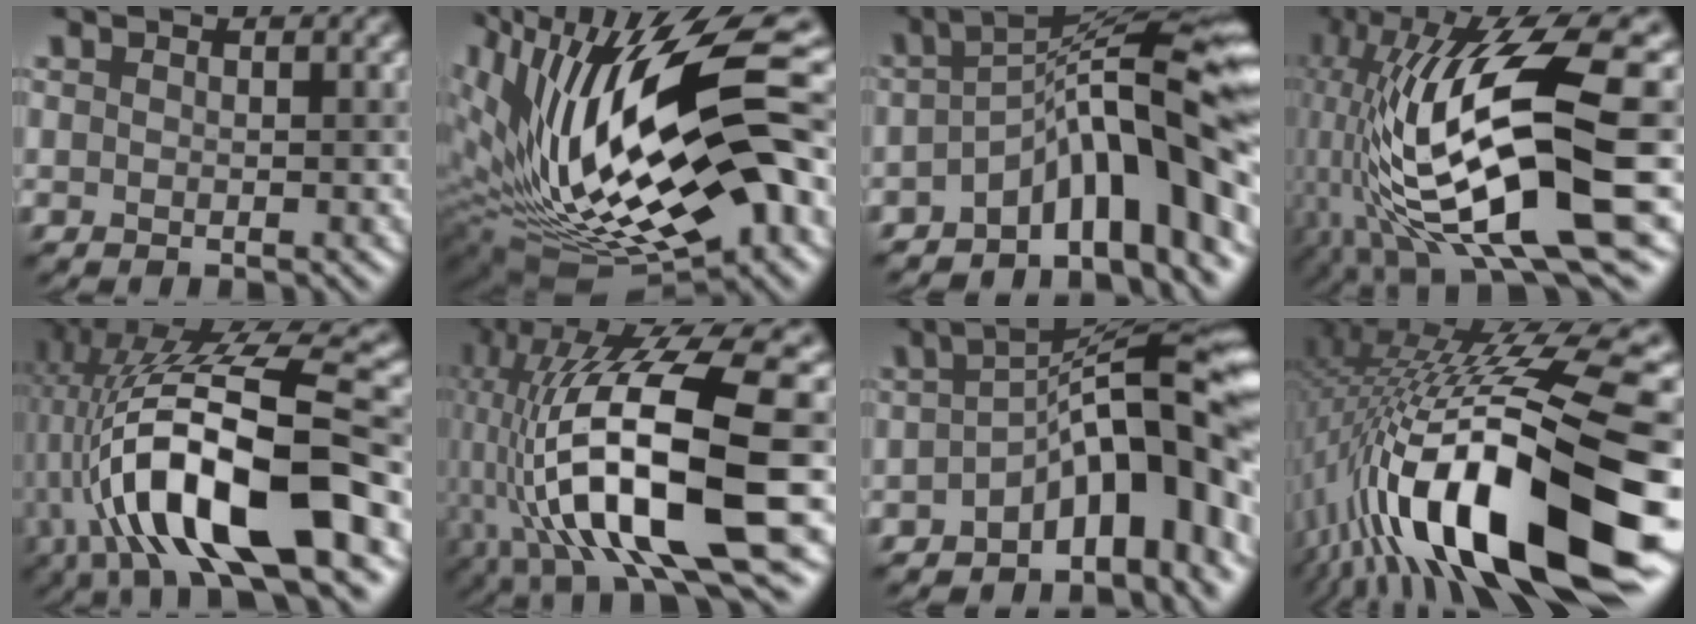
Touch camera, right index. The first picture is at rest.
{"total": 18.1, "force": [3.0, 7.6, 16.1], "torque": [-0.302, 0.013, 0.053]}
{"total": 10.5, "force": [-3.8, 2.8, 9.4], "torque": [-0.120, 0.022, -0.072]}
{"total": 16.9, "force": [-2.0, 4.9, 16.1], "torque": [-0.321, 0.007, -0.027]}
{"total": 14.4, "force": [-3.3, 4.3, 13.4], "torque": [-0.223, 0.012, -0.057]}
{"total": 16.8, "force": [-2.4, 4.9, 15.9], "torque": [-0.305, 0.019, -0.034]}
{"total": 10.9, "force": [-3.3, 4.0, 9.6], "torque": [-0.116, 0.017, -0.062]}
{"total": 18.8, "force": [-4.4, 4.8, 17.6], "torque": [-0.291, 0.025, -0.079]}